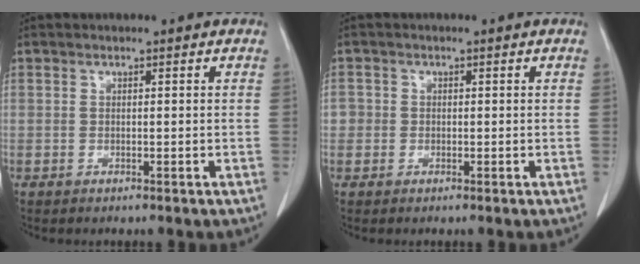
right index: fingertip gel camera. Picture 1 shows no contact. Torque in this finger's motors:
{"motor_torque": [0.03, -0.01, 0.04, 0.01]}